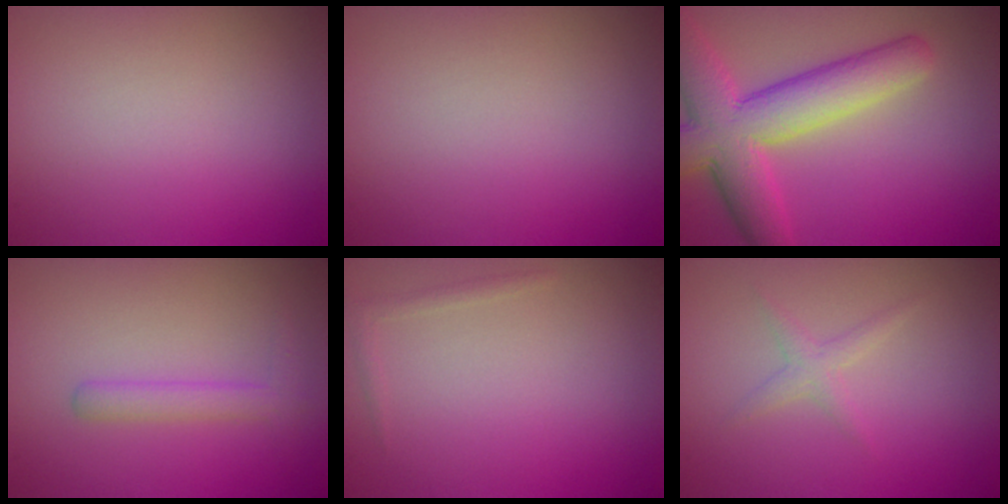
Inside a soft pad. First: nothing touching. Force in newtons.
{"total": 0.0}
{"total": 8.5, "press": 8.5, "slide": 0.3}
{"total": 1.9, "press": 1.9, "slide": 0.2}
{"total": 0.8, "press": 0.8, "slide": 0.1}
{"total": 1.8, "press": 1.8, "slide": 0.1}